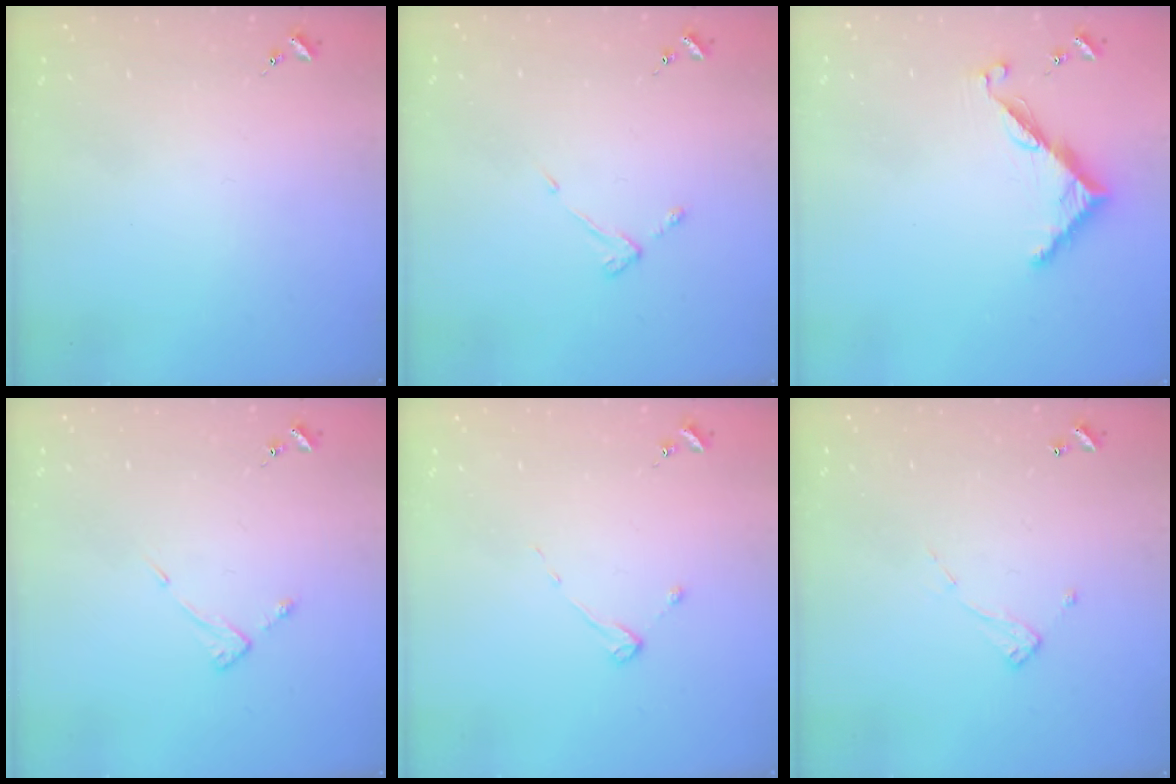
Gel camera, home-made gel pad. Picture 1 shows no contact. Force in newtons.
{"total": 3.7, "press": 3.7, "slide": 0.5}
{"total": 7.7, "press": 7.7, "slide": 0.3}
{"total": 3.9, "press": 3.9, "slide": 0.5}
{"total": 2.6, "press": 2.5, "slide": 0.4}
{"total": 6.9, "press": 6.9, "slide": 0.3}